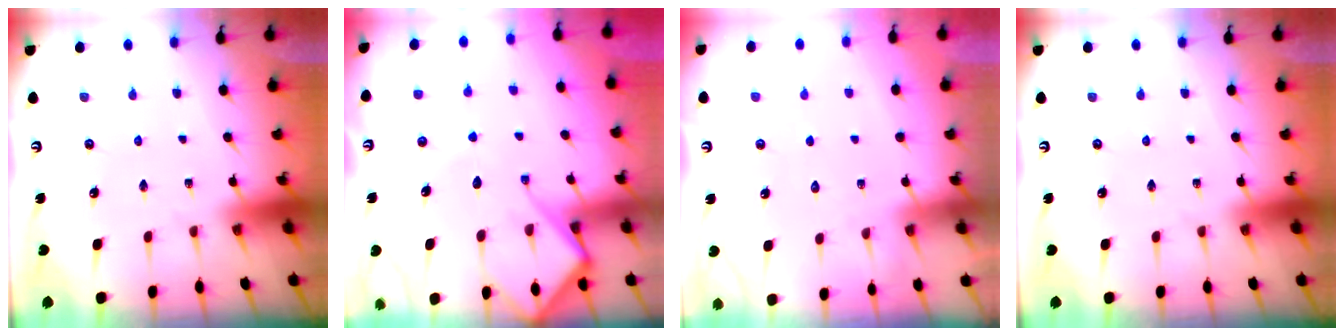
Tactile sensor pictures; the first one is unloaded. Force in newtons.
{"total": 10.5, "press": 10.5, "slide": 1.2}
{"total": 5.2, "press": 5.1, "slide": 0.6}
{"total": 0.0}